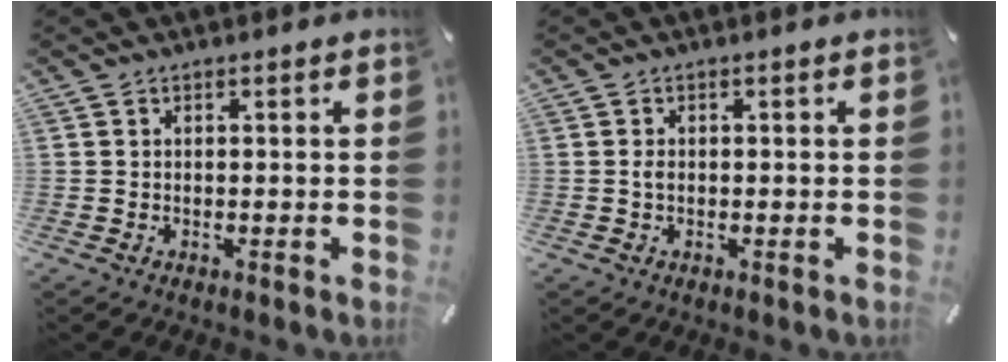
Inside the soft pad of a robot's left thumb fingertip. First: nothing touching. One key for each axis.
{"total": 1.3, "fx": -0.2, "fy": 0.7, "fz": 1.1, "tx": -0.022, "ty": 0.000, "tz": -0.004}